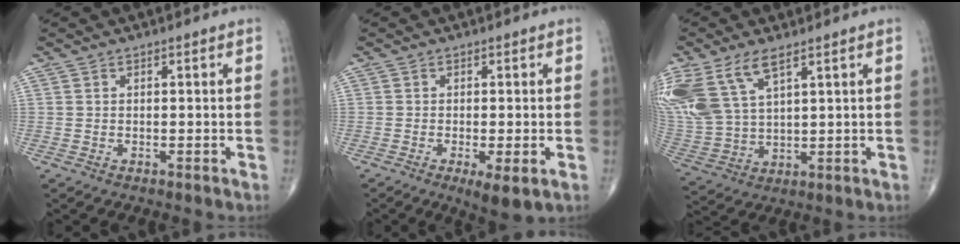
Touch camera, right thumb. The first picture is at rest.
{"total": 4.9, "force": [-1.8, 1.2, 4.4], "torque": [-0.073, -0.015, -0.028]}
{"total": 16.0, "force": [8.2, 7.9, 11.3], "torque": [-0.272, -0.013, 0.174]}